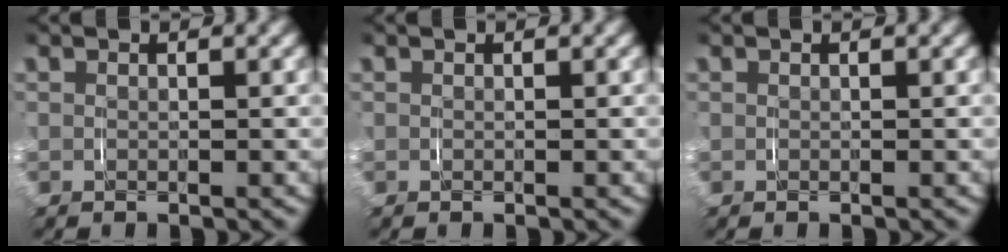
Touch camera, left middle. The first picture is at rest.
{"total": 0.0}
{"total": 0.0}